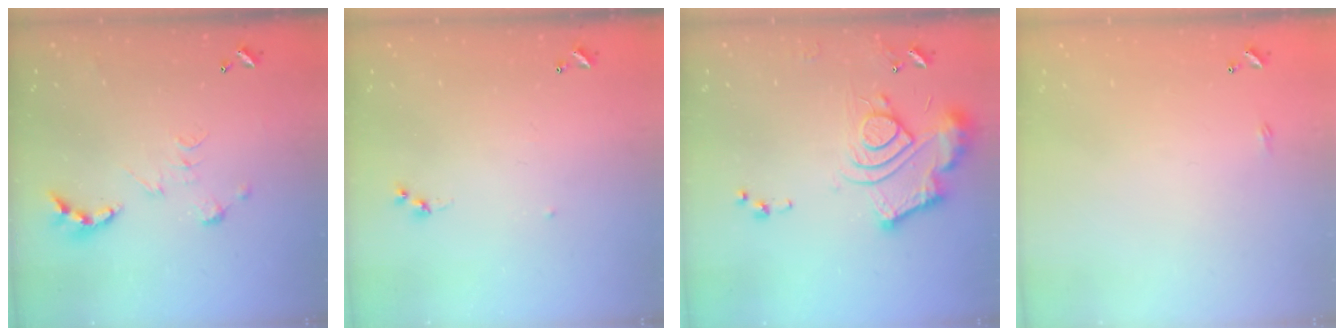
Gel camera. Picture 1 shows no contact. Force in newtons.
{"total": 6.0, "press": 6.0, "slide": 0.7}
{"total": 14.1, "press": 14.1, "slide": 1.3}
{"total": 2.2, "press": 2.1, "slide": 0.4}